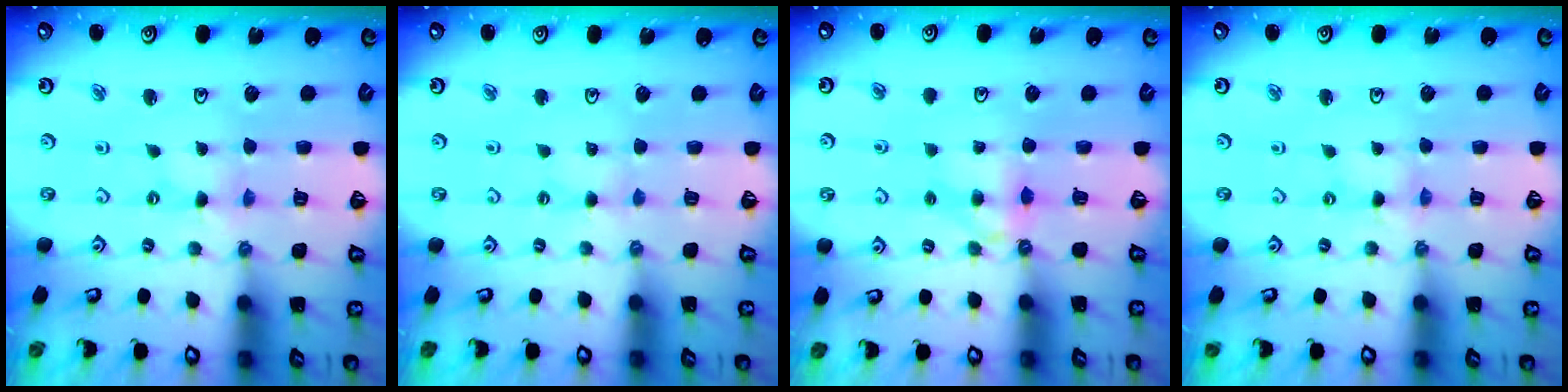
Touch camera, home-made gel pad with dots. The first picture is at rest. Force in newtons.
{"total": 1.1, "press": 1.1, "slide": 0.3}
{"total": 5.1, "press": 5.0, "slide": 0.6}
{"total": 1.3, "press": 1.2, "slide": 0.2}